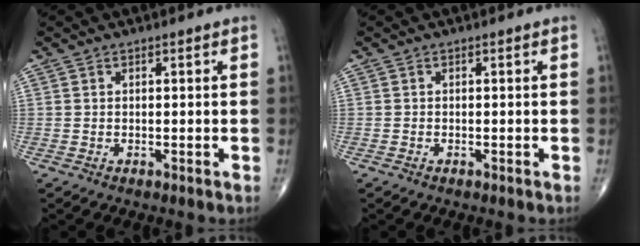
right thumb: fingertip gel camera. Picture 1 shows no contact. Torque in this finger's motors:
{"motor_torque": [0.48, 0.03, -0.27, -0.32, 0.00]}